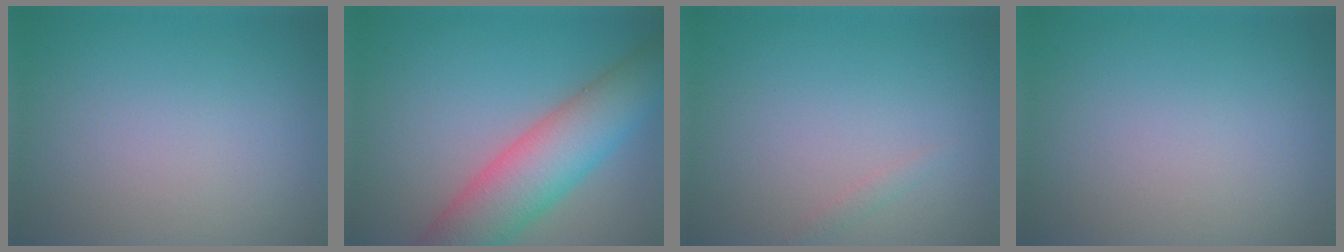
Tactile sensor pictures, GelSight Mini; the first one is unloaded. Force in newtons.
{"total": 8.7, "press": 8.7, "slide": 0.5}
{"total": 0.7, "press": 0.7, "slide": 0.1}
{"total": 0.0}